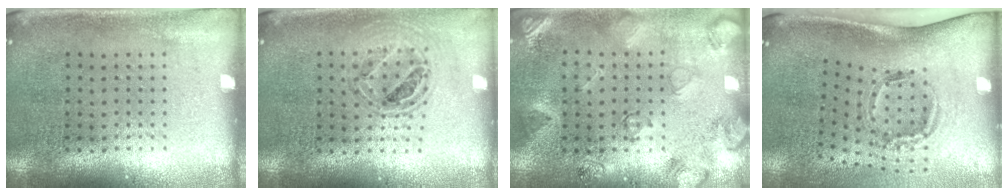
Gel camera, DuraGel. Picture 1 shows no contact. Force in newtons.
{"total": 0.8, "press": 0.8, "slide": 0.3}
{"total": 2.5, "press": 1.8, "slide": 1.8}
{"total": 2.1, "press": 1.3, "slide": 1.6}